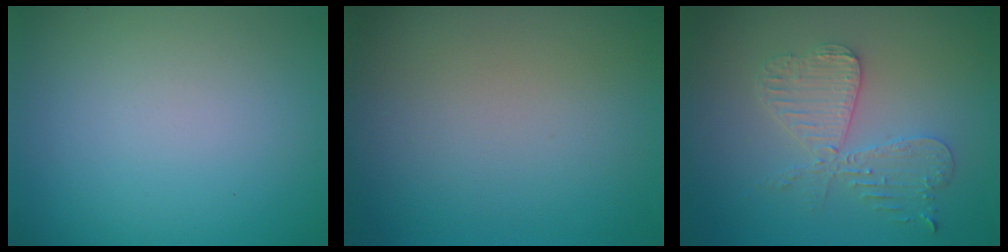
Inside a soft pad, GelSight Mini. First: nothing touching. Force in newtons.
{"total": 0.0}
{"total": 4.3, "press": 3.7, "slide": 2.2}